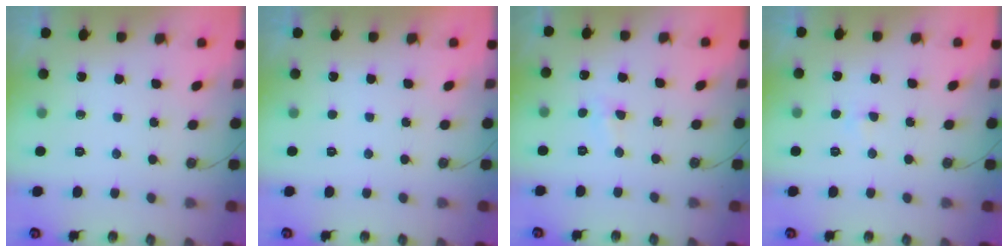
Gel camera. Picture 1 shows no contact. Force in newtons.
{"total": 0.0}
{"total": 2.4, "press": 2.3, "slide": 0.4}
{"total": 2.1, "press": 2.1, "slide": 0.3}